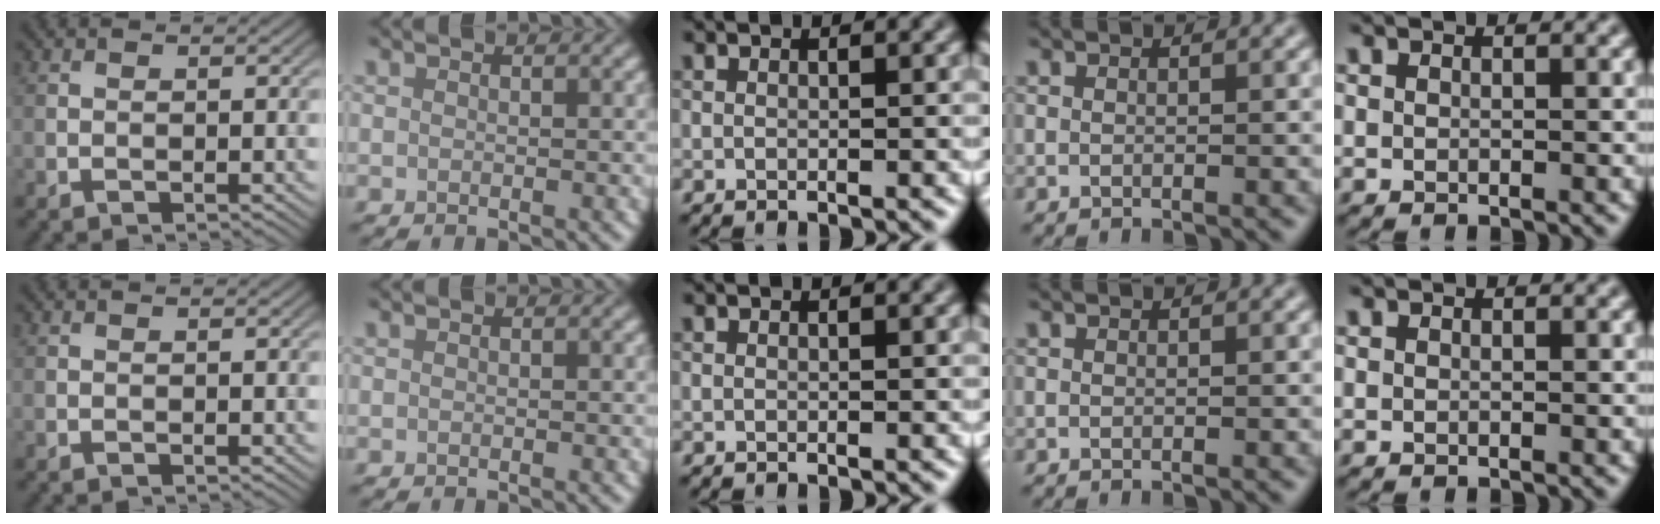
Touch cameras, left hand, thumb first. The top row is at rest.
{}